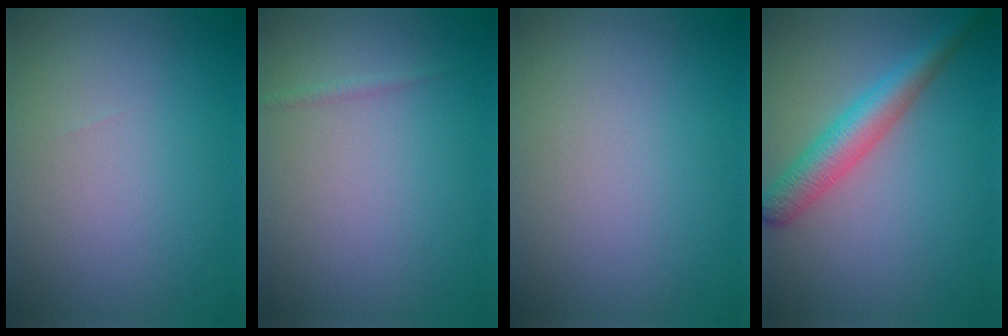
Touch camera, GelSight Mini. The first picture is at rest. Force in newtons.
{"total": 0.6, "press": 0.6, "slide": 0.0}
{"total": 0.0}
{"total": 4.4, "press": 4.4, "slide": 0.2}